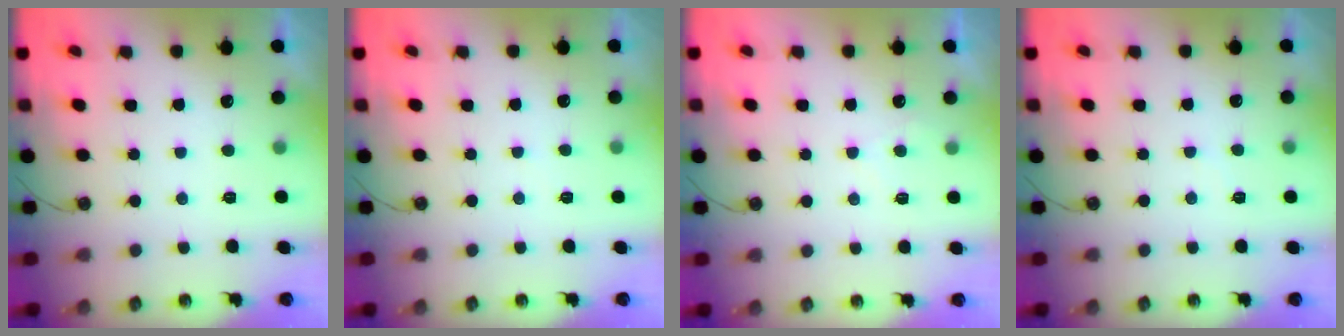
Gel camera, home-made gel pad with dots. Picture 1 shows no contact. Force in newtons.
{"total": 2.7, "press": 2.6, "slide": 0.4}
{"total": 4.6, "press": 4.6, "slide": 0.4}
{"total": 3.0, "press": 2.9, "slide": 0.4}